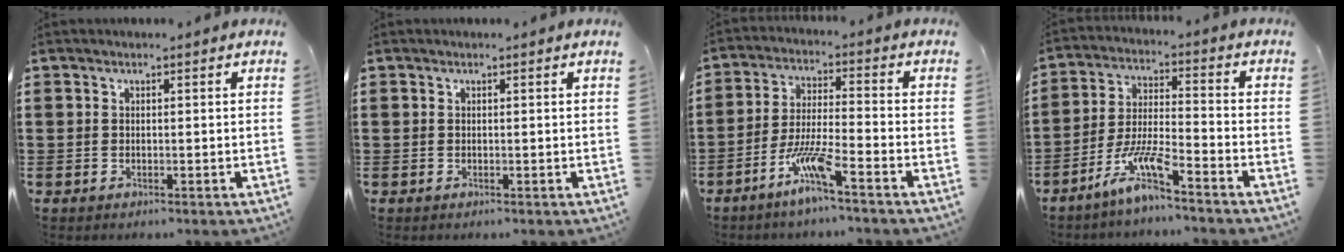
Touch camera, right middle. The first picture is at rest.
{"total": 0.0}
{"total": 7.2, "force": [-4.9, 0.4, 5.4], "torque": [-0.114, -0.012, -0.093]}
{"total": 8.1, "force": [-6.1, 0.7, 5.3], "torque": [-0.112, -0.009, -0.119]}